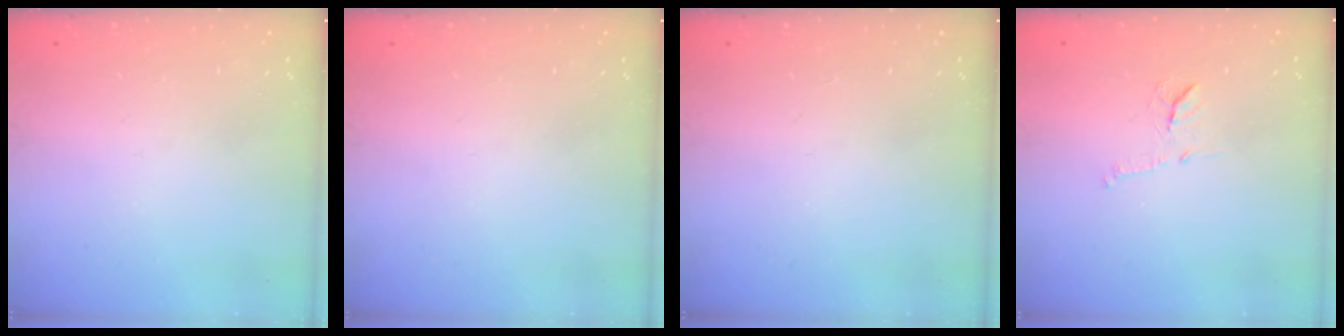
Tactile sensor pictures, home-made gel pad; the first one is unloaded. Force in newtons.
{"total": 0.0}
{"total": 0.0}
{"total": 9.1, "press": 9.1, "slide": 0.5}